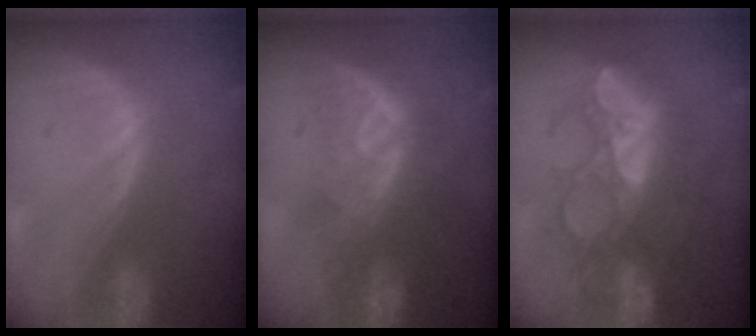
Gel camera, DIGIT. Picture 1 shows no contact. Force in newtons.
{"total": 8.2, "press": 7.6, "slide": 3.1}
{"total": 8.8, "press": 8.6, "slide": 1.5}